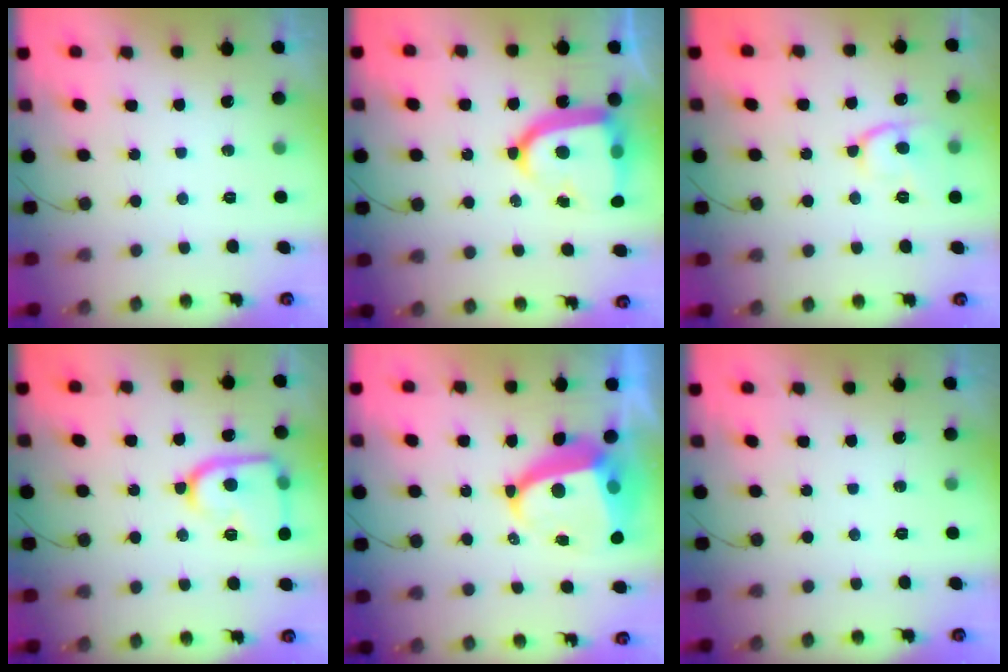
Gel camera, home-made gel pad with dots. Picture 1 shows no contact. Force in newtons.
{"total": 17.9, "press": 17.8, "slide": 1.7}
{"total": 11.8, "press": 11.8, "slide": 1.1}
{"total": 16.0, "press": 16.0, "slide": 1.6}
{"total": 10.4, "press": 10.3, "slide": 1.5}
{"total": 0.0}